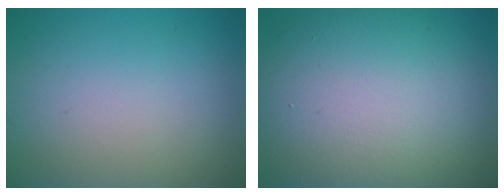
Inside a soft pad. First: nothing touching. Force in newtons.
{"total": 14.8, "press": 14.8, "slide": 0.7}